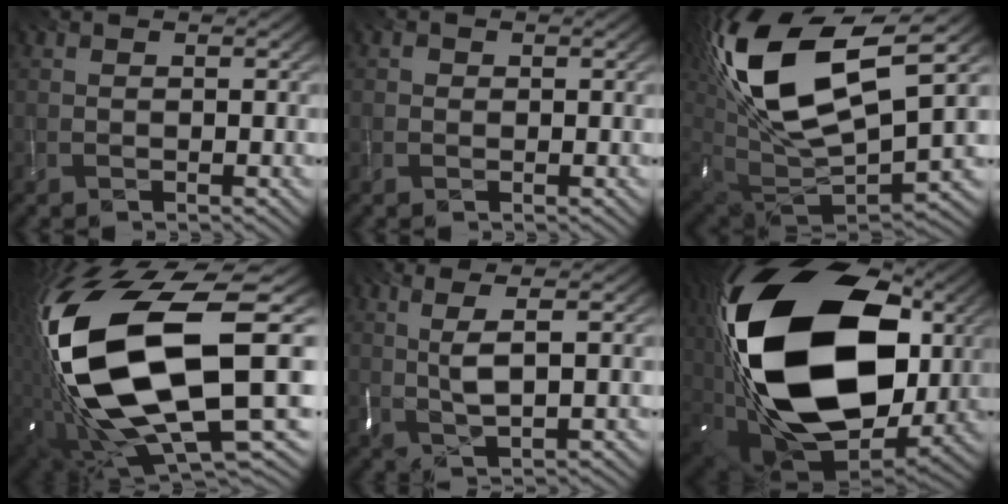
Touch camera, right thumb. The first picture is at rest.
{"total": 0.8, "force": [0.0, 0.8, 0.2], "torque": [-0.003, -0.002, -0.004]}
{"total": 19.5, "force": [6.6, 9.8, 15.5], "torque": [-0.353, -0.006, 0.124]}
{"total": 20.5, "force": [0.6, 8.8, 18.5], "torque": [-0.404, -0.049, 0.028]}
{"total": 4.4, "force": [1.3, 0.6, 4.1], "torque": [-0.097, 0.003, 0.031]}
{"total": 24.7, "force": [3.1, 15.8, 18.8], "torque": [-0.431, -0.030, 0.049]}